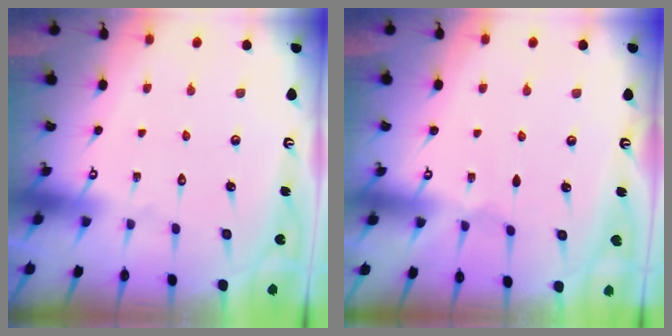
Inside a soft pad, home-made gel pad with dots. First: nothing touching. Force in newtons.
{"total": 1.1, "press": 1.0, "slide": 0.2}